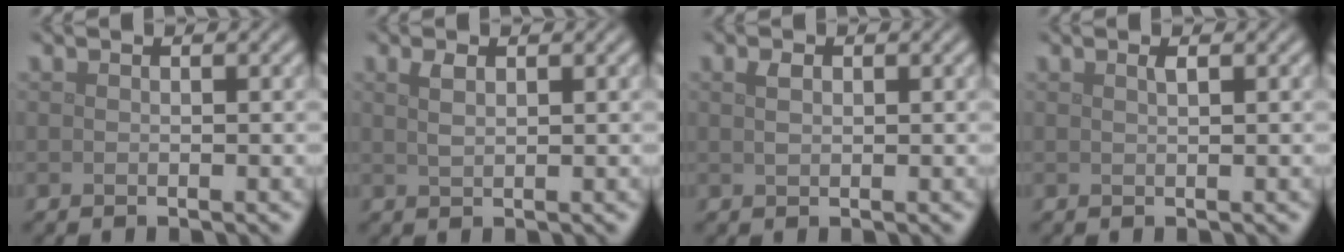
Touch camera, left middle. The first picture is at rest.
{"total": 1.3, "force": [0.7, 0.5, 1.0], "torque": [-0.022, 0.000, 0.016]}
{"total": 1.1, "force": [0.4, 0.7, 0.8], "torque": [-0.017, 0.000, 0.009]}
{"total": 0.8, "force": [0.4, 0.2, 0.6], "torque": [-0.007, 0.001, 0.005]}